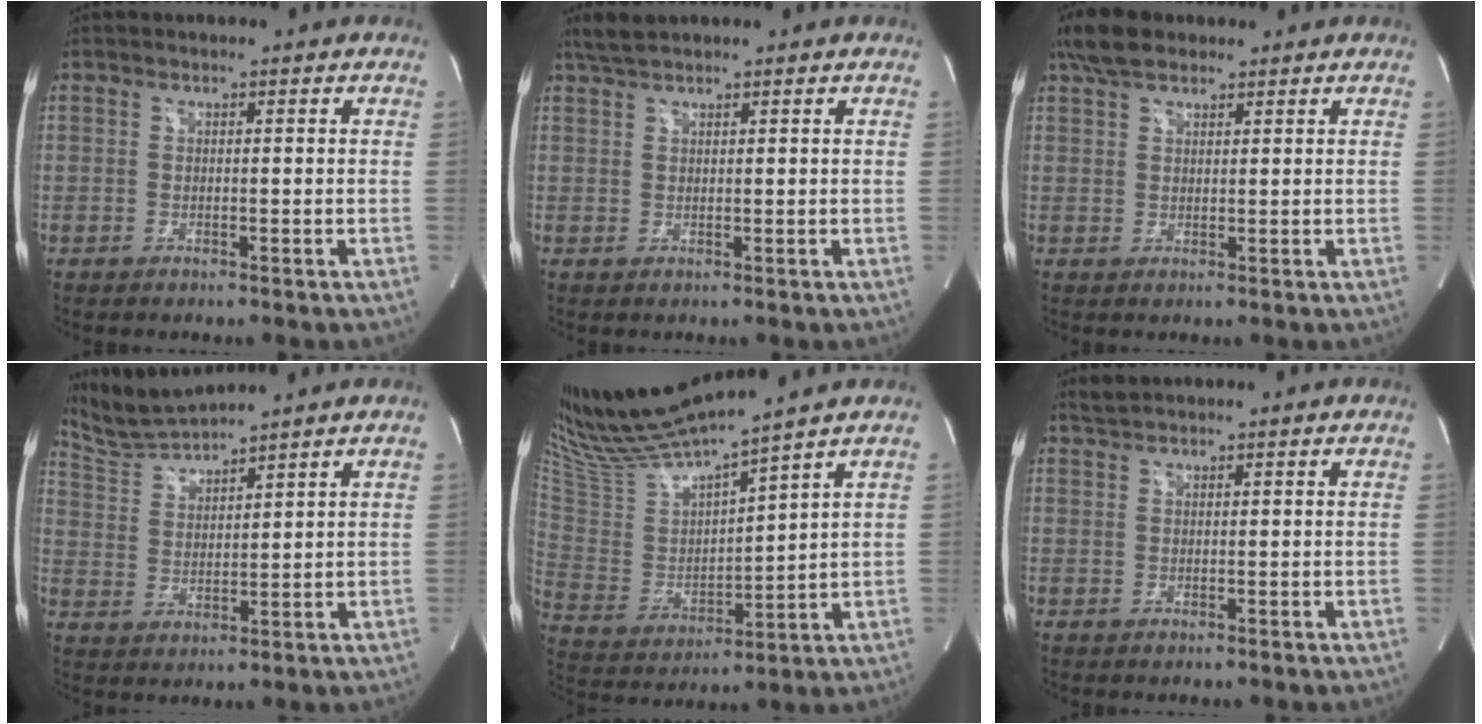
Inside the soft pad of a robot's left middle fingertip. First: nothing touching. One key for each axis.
{"total": 2.4, "fx": 2.1, "fy": 0.2, "fz": 1.0, "tx": -0.026, "ty": 0.013, "tz": 0.045}
{"total": 5.0, "fx": 3.8, "fy": 2.2, "fz": 2.4, "tx": -0.056, "ty": 0.022, "tz": 0.076}
{"total": 6.8, "fx": 6.6, "fy": -1.3, "fz": 0.4, "tx": -0.028, "ty": 0.006, "tz": 0.146}
{"total": 16.1, "fx": 14.4, "fy": -0.7, "fz": 7.1, "tx": -0.143, "ty": -0.013, "tz": 0.285}
{"total": 1.2, "fx": 1.2, "fy": -0.2, "fz": 0.1, "tx": -0.008, "ty": 0.010, "tz": 0.030}